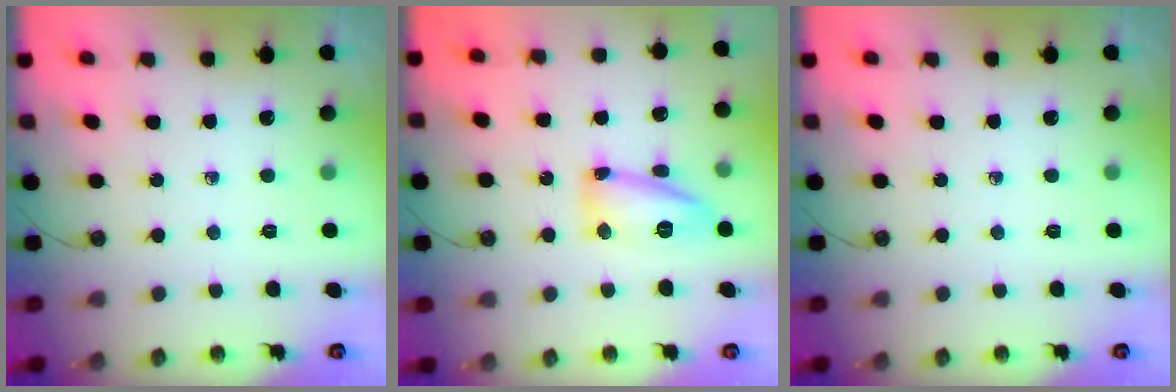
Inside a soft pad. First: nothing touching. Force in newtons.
{"total": 12.5, "press": 12.2, "slide": 2.5}
{"total": 0.0}